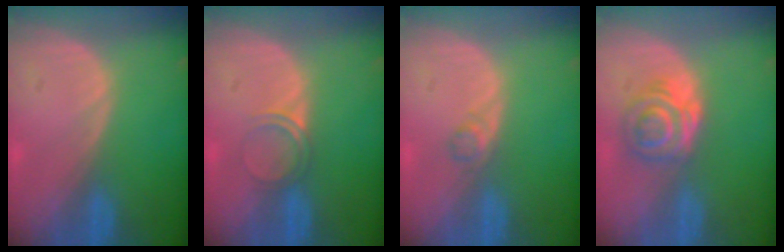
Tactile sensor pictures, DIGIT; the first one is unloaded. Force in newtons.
{"total": 2.5, "press": 2.1, "slide": 1.2}
{"total": 1.4, "press": 1.4, "slide": 0.1}
{"total": 6.5, "press": 5.4, "slide": 3.7}